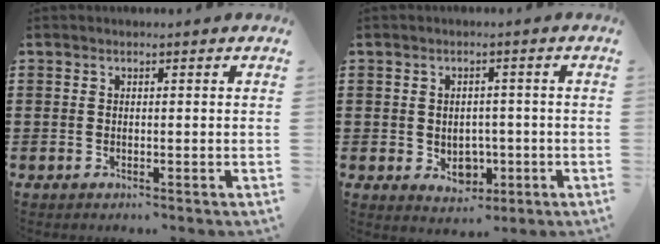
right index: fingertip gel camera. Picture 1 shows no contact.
{"total": 3.2, "force": [-0.7, 2.2, 2.2], "torque": [-0.035, -0.002, -0.014]}